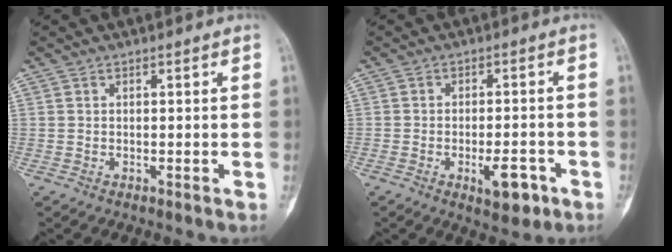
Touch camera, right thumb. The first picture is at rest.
{"total": 6.3, "force": [-2.8, 2.7, 4.9], "torque": [-0.058, 0.012, -0.035]}